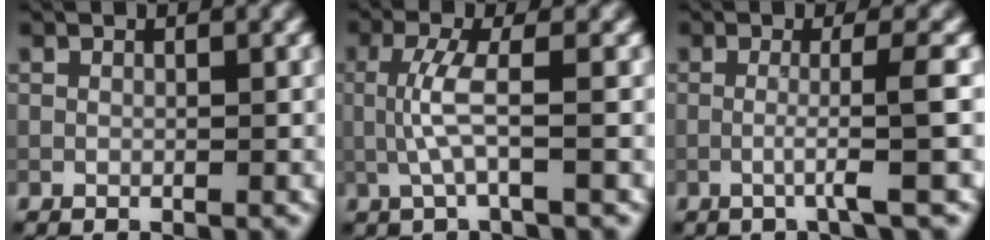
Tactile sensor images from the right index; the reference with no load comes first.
{"total": 3.2, "force": [-0.2, 0.5, 3.1], "torque": [-0.070, 0.002, -0.004]}
{"total": 3.3, "force": [-0.6, 0.3, 3.3], "torque": [-0.051, -0.002, -0.023]}